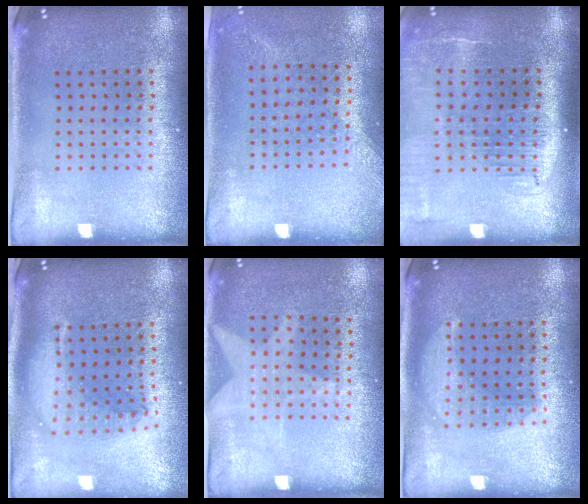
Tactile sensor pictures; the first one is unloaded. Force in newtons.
{"total": 1.3, "press": 1.1, "slide": 0.8}
{"total": 2.0, "press": 1.6, "slide": 1.2}
{"total": 1.9, "press": 1.6, "slide": 1.2}
{"total": 1.1, "press": 0.8, "slide": 0.8}
{"total": 2.6, "press": 2.6, "slide": 0.4}